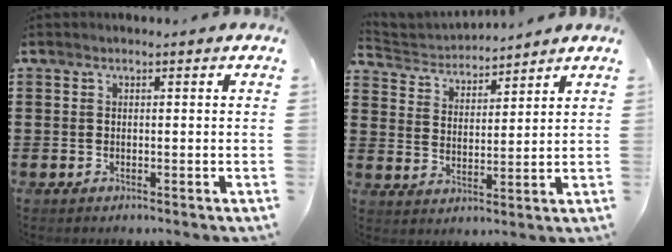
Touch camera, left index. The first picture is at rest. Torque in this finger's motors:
{"motor_torque": [1.12, -1.02, -0.01, 0.05]}